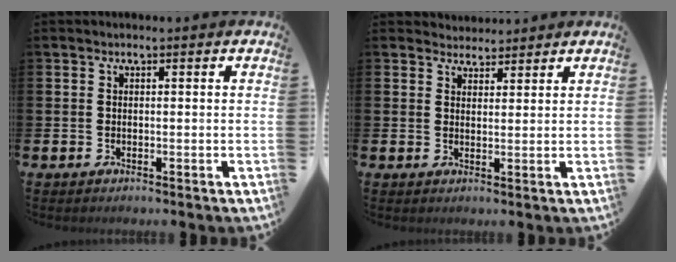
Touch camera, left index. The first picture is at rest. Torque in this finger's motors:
{"motor_torque": [-0.14, 0.05, -0.44, -0.02]}